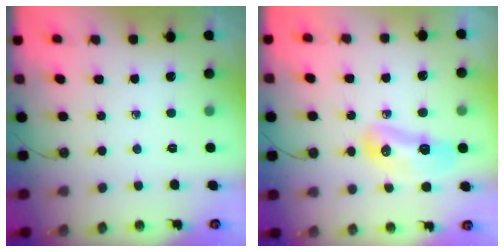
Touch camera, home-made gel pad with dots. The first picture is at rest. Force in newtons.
{"total": 8.9, "press": 8.8, "slide": 1.3}